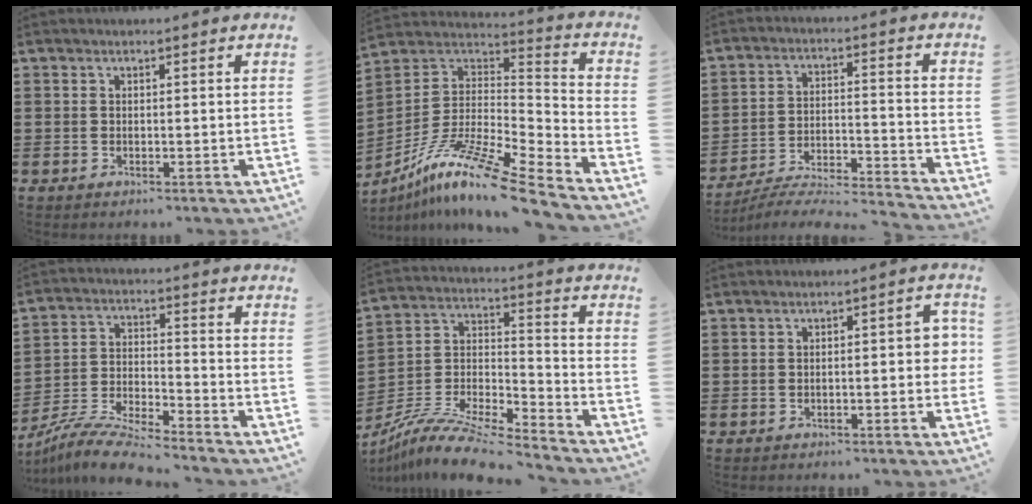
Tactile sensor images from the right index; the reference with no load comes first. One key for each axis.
{"total": 13.0, "fx": -9.6, "fy": 0.9, "fz": 8.7, "tx": -0.166, "ty": 0.008, "tz": -0.184}
{"total": 5.0, "fx": -4.7, "fy": -0.1, "fz": 1.7, "tx": -0.045, "ty": -0.018, "tz": -0.099}
{"total": 8.3, "fx": -8.0, "fy": 0.0, "fz": 2.1, "tx": -0.048, "ty": 0.005, "tz": -0.159}
{"total": 9.8, "fx": -8.9, "fy": 1.6, "fz": 3.8, "tx": -0.080, "ty": 0.012, "tz": -0.180}
{"total": 3.1, "fx": -0.5, "fy": 0.9, "fz": 2.9, "tx": -0.043, "ty": 0.002, "tz": -0.013}